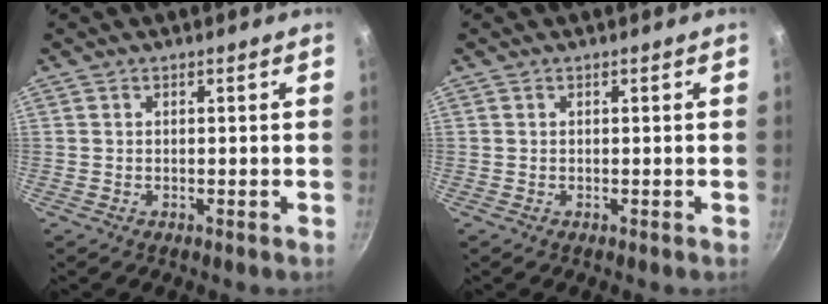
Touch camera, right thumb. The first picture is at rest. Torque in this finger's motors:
{"motor_torque": [-0.06, 0.05, 0.00, 0.00, 0.00]}